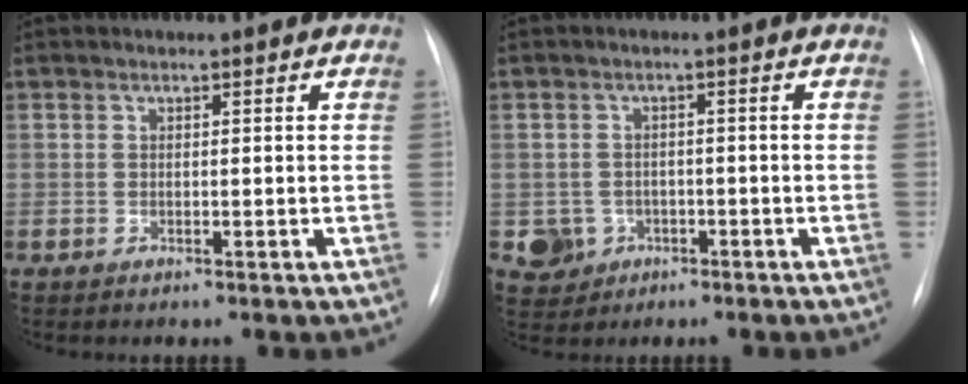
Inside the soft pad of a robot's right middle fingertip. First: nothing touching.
{"total": 4.5, "force": [-1.5, 4.2, 0.3], "torque": [-0.002, 0.009, -0.020]}